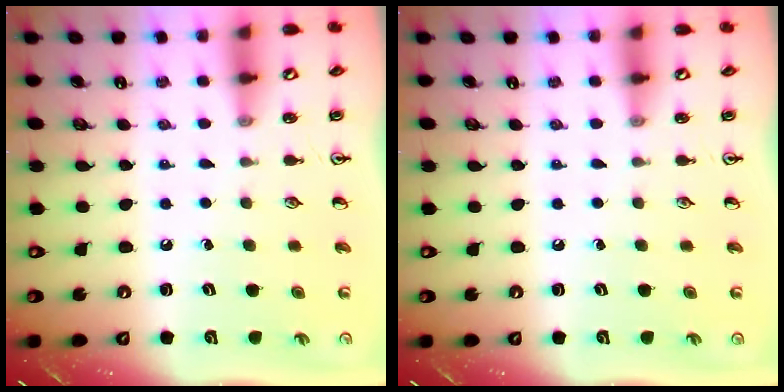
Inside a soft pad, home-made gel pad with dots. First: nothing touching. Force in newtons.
{"total": 0.0}